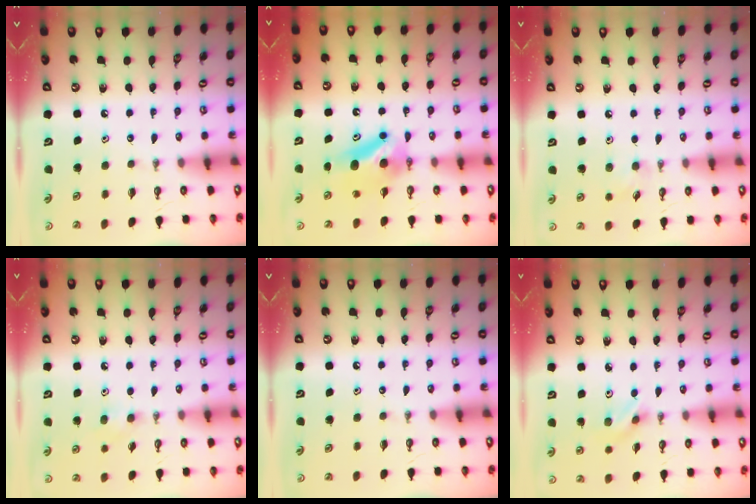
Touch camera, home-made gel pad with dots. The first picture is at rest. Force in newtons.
{"total": 9.3, "press": 5.7, "slide": 7.3}
{"total": 5.9, "press": 5.7, "slide": 1.4}
{"total": 4.7, "press": 4.6, "slide": 0.9}
{"total": 0.0}
{"total": 2.2, "press": 2.1, "slide": 0.7}